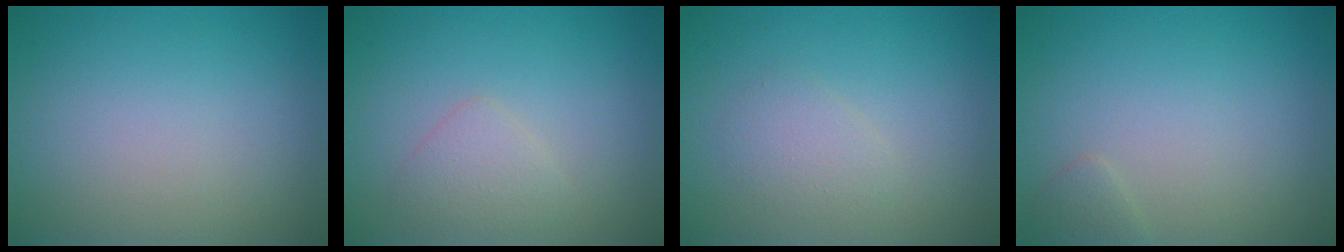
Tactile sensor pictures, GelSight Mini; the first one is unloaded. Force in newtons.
{"total": 1.7, "press": 1.7, "slide": 0.1}
{"total": 1.6, "press": 1.6, "slide": 0.1}
{"total": 0.8, "press": 0.8, "slide": 0.0}